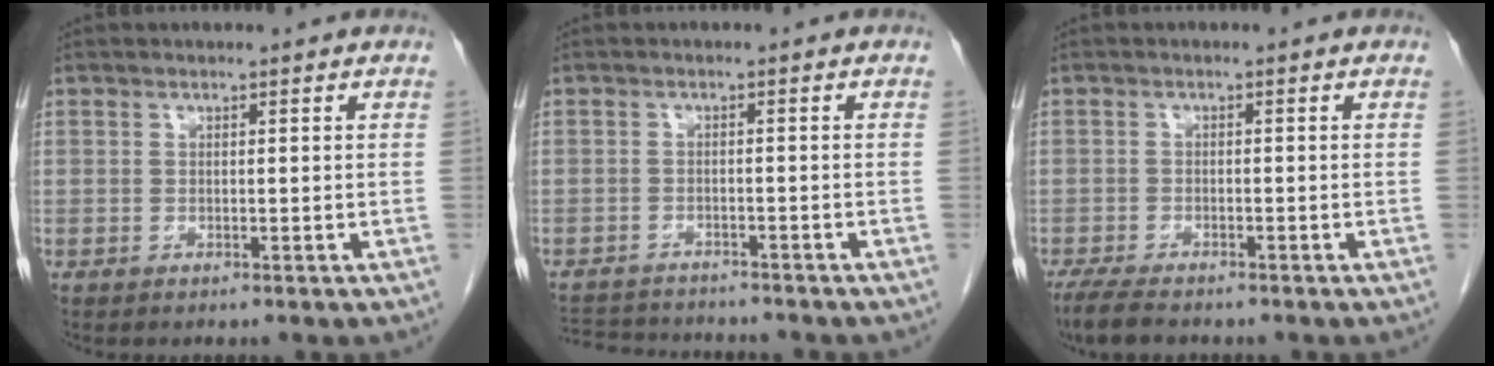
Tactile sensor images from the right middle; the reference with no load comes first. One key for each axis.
{"total": 10.0, "fx": -9.4, "fy": 2.0, "fz": 2.9, "tx": -0.057, "ty": 0.001, "tz": -0.132}
{"total": 4.9, "fx": -4.0, "fy": 1.1, "fz": 2.6, "tx": -0.051, "ty": -0.014, "tz": -0.068}